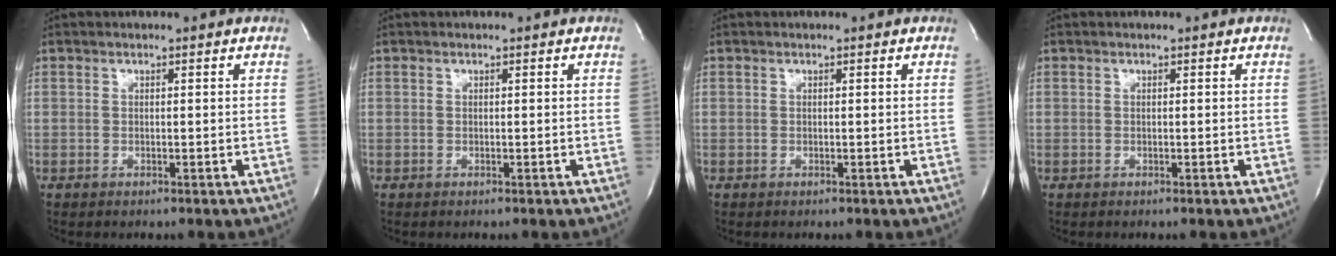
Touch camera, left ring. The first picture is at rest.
{"total": 0.0}
{"total": 0.0}
{"total": 0.0}